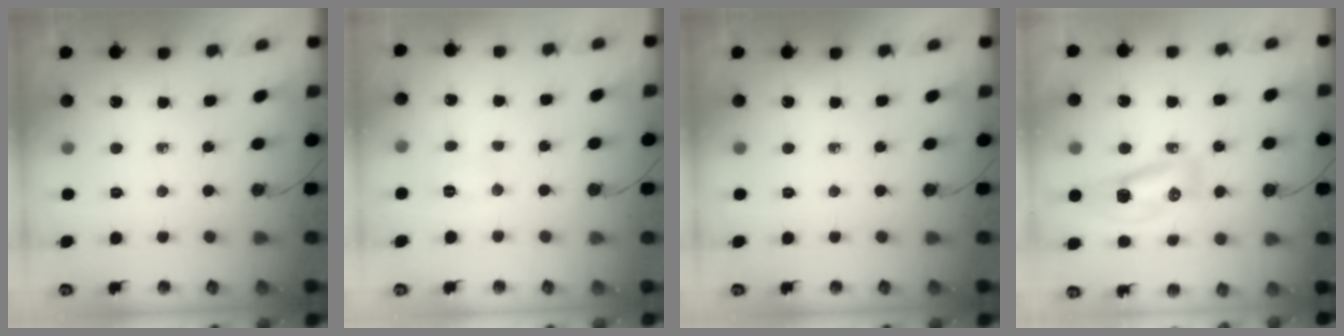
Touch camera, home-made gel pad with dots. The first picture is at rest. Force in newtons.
{"total": 4.6, "press": 4.4, "slide": 1.2}
{"total": 0.0}
{"total": 10.3, "press": 10.0, "slide": 2.4}